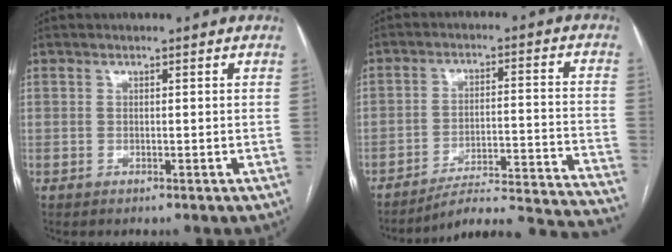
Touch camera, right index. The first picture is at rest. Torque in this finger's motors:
{"motor_torque": [-0.71, -0.74, -0.03, 0.01]}